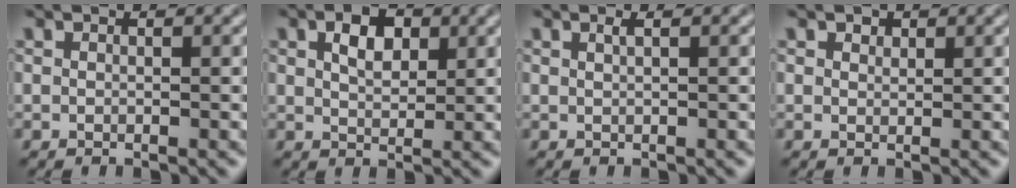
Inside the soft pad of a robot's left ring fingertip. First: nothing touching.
{"total": 3.0, "force": [1.3, 1.7, 2.1], "torque": [-0.040, 0.006, 0.021]}
{"total": 0.8, "force": [0.4, 0.2, 0.7], "torque": [-0.008, 0.001, 0.006]}
{"total": 0.9, "force": [0.7, 0.5, 0.2], "torque": [-0.004, -0.001, 0.010]}